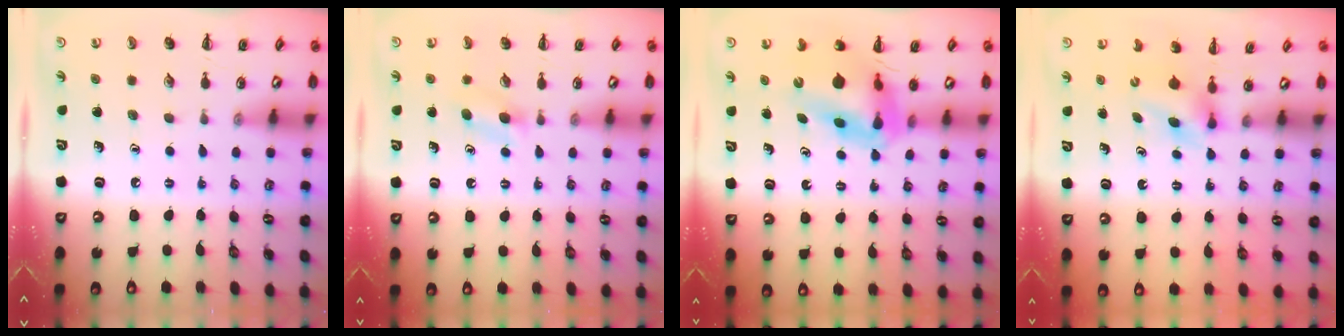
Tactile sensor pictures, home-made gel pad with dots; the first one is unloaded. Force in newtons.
{"total": 3.3, "press": 3.0, "slide": 1.3}
{"total": 8.0, "press": 7.7, "slide": 2.3}
{"total": 3.8, "press": 3.6, "slide": 1.2}